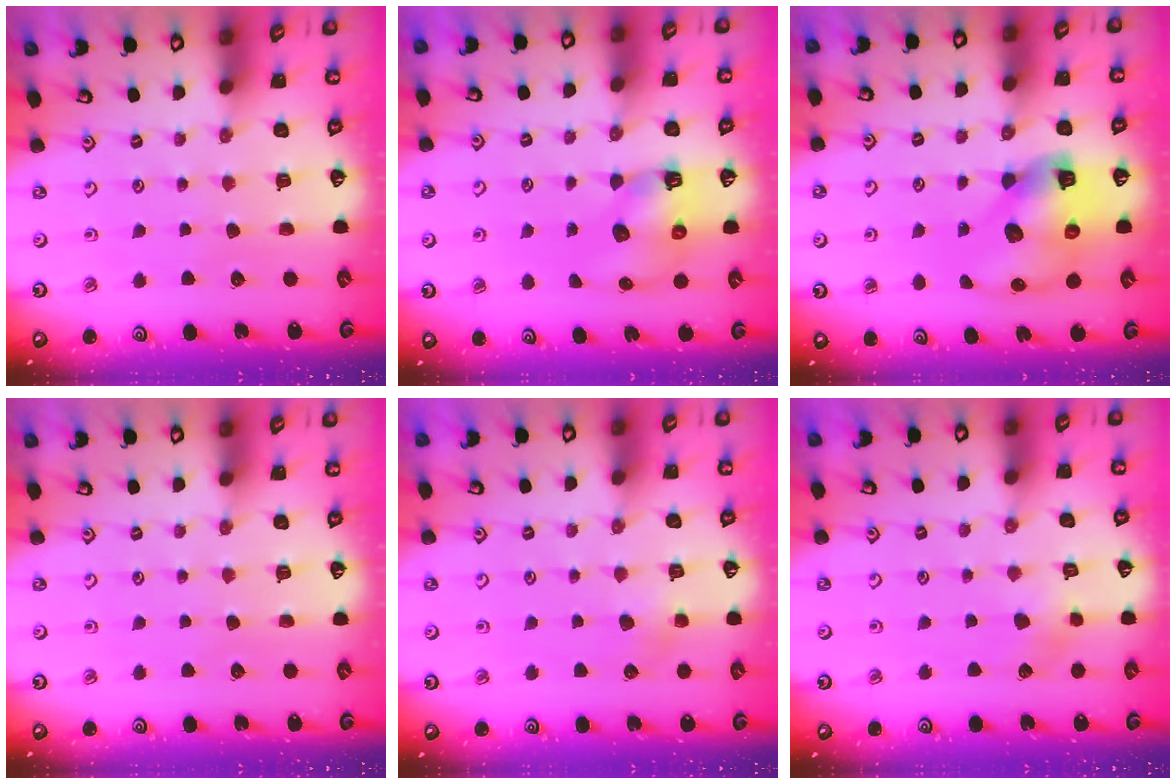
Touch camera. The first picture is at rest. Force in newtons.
{"total": 6.9, "press": 6.8, "slide": 1.0}
{"total": 13.5, "press": 13.3, "slide": 1.9}
{"total": 0.0}
{"total": 3.8, "press": 3.7, "slide": 0.7}
{"total": 5.6, "press": 5.6, "slide": 0.3}